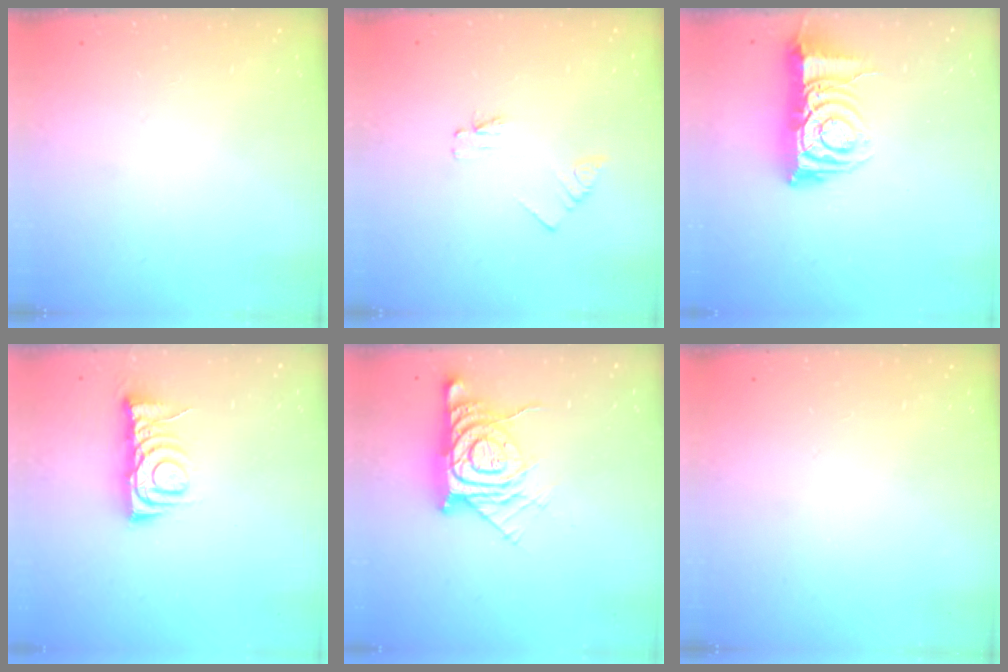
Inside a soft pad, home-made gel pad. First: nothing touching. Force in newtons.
{"total": 1.6, "press": 1.6, "slide": 0.2}
{"total": 10.2, "press": 10.1, "slide": 1.3}
{"total": 6.8, "press": 6.8, "slide": 0.6}
{"total": 13.0, "press": 13.0, "slide": 1.0}
{"total": 0.0}